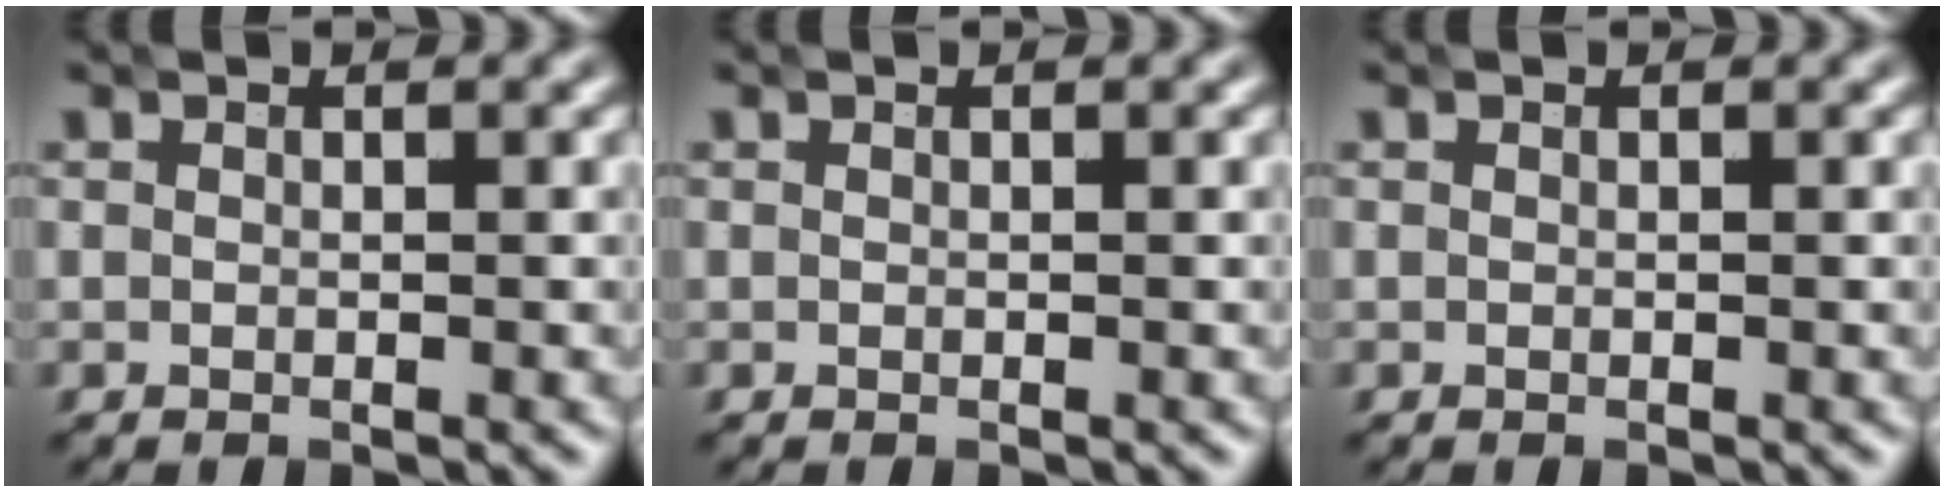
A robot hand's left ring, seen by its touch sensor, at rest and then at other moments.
{"total": 0.0}
{"total": 0.0}